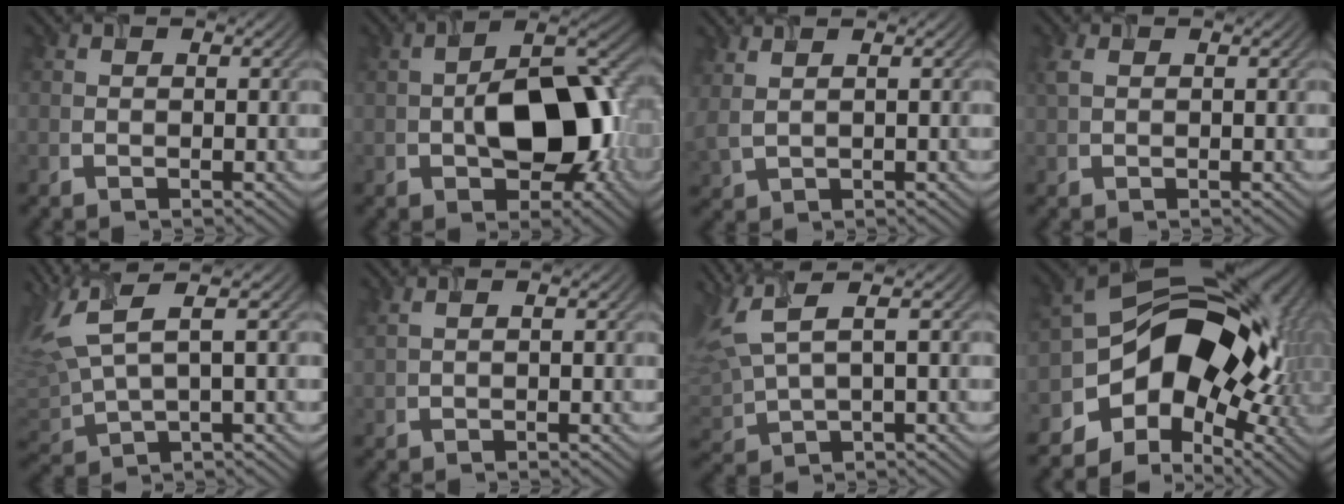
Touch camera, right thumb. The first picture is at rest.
{"total": 12.3, "force": [-1.8, 7.0, 9.9], "torque": [-0.144, 0.001, -0.027]}
{"total": 3.1, "force": [2.0, 0.7, 2.3], "torque": [-0.059, 0.012, 0.029]}
{"total": 1.4, "force": [0.6, 0.6, 1.1], "torque": [-0.036, 0.005, 0.011]}
{"total": 8.6, "force": [3.5, 2.7, 7.4], "torque": [-0.191, 0.011, 0.065]}
{"total": 1.4, "force": [1.0, -0.1, 0.9], "torque": [-0.023, 0.004, 0.016]}
{"total": 7.6, "force": [3.5, 2.4, 6.3], "torque": [-0.172, 0.010, 0.066]}
{"total": 14.3, "force": [-3.0, 10.2, 9.5], "torque": [-0.131, -0.004, -0.072]}